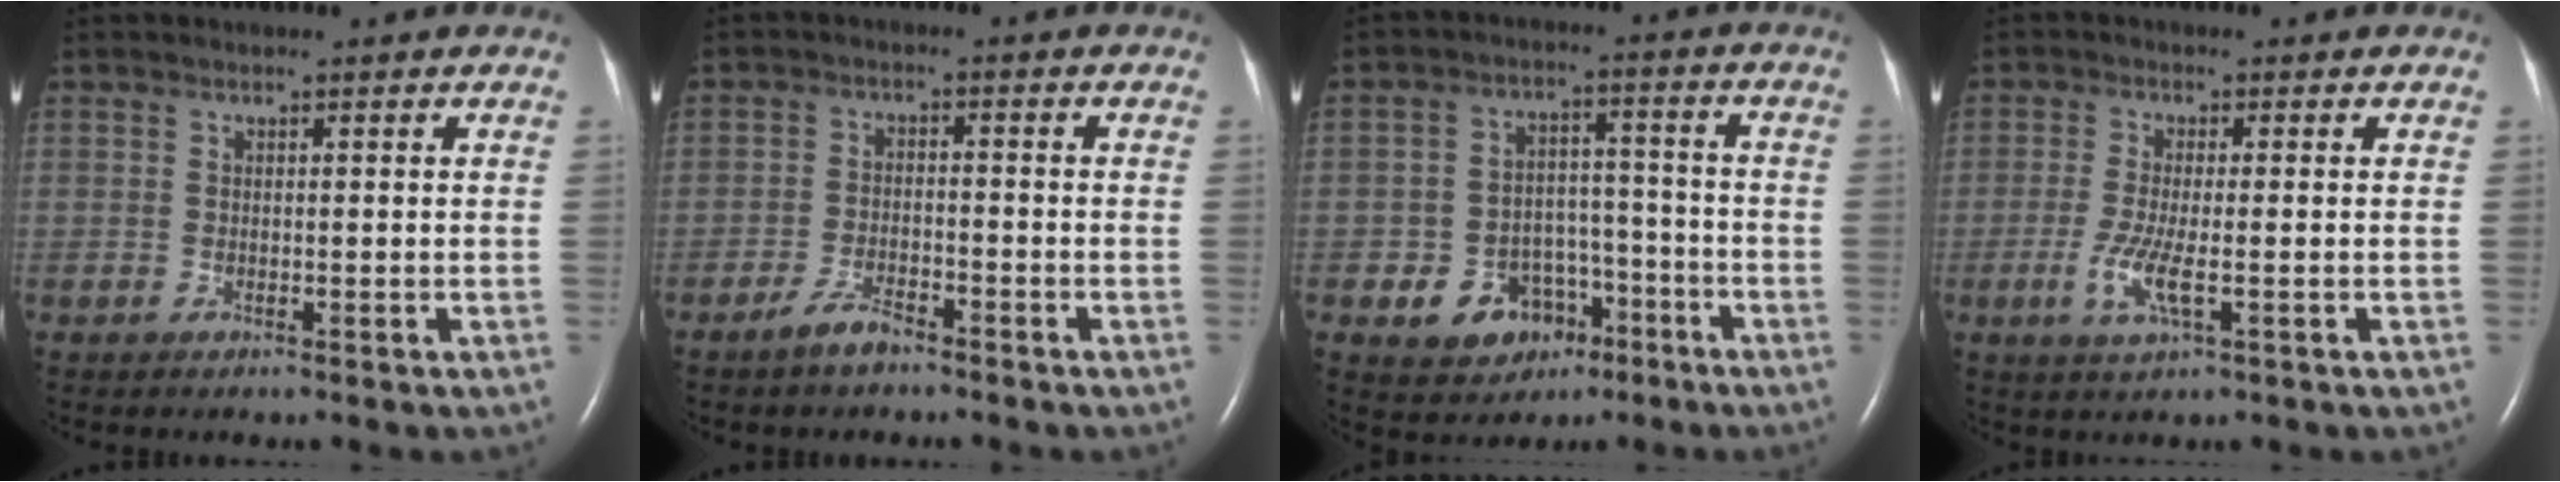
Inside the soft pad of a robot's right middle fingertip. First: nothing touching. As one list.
[{"total": 3.6, "force": [-2.9, 0.9, 1.8], "torque": [-0.043, -0.001, -0.053]}, {"total": 8.7, "force": [-4.2, 6.4, 4.1], "torque": [-0.071, 0.022, -0.057]}, {"total": 4.8, "force": [-1.4, 0.8, 4.5], "torque": [-0.102, -0.010, -0.025]}]